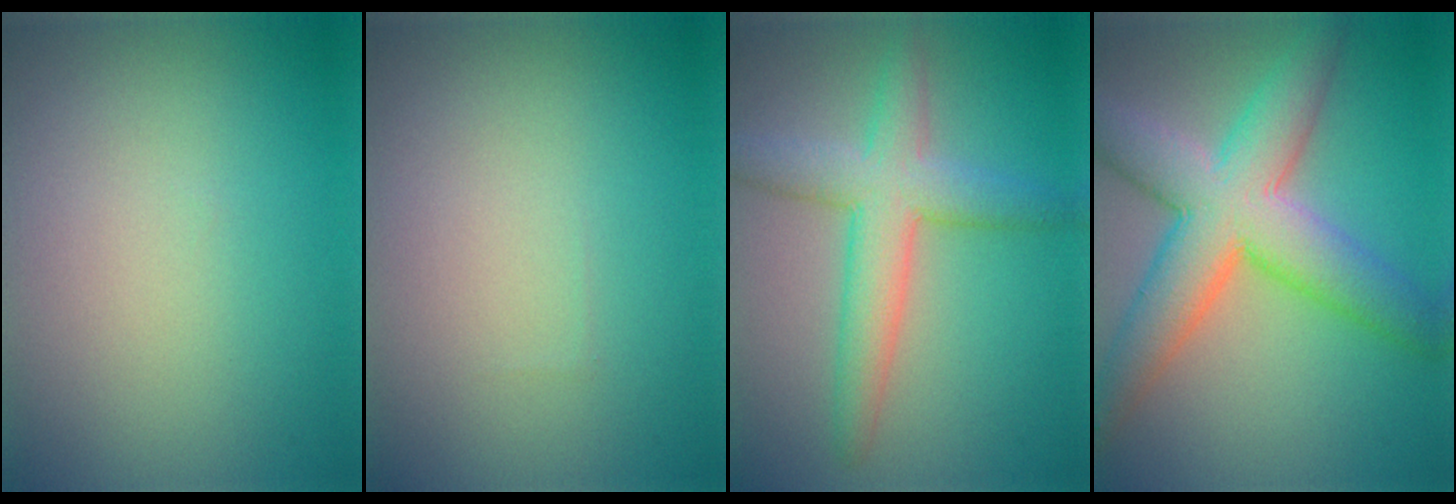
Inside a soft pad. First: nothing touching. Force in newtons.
{"total": 0.0}
{"total": 5.4, "press": 5.3, "slide": 0.4}
{"total": 9.0, "press": 9.0, "slide": 0.3}